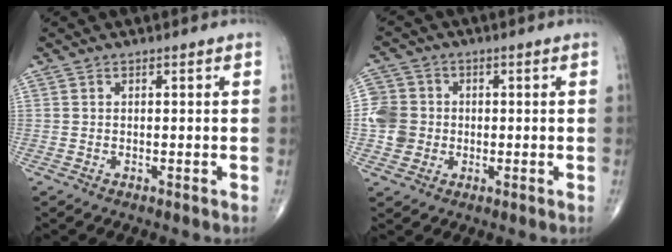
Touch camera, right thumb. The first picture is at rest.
{"total": 7.0, "force": [-0.7, 6.7, 2.0], "torque": [-0.020, 0.010, -0.016]}